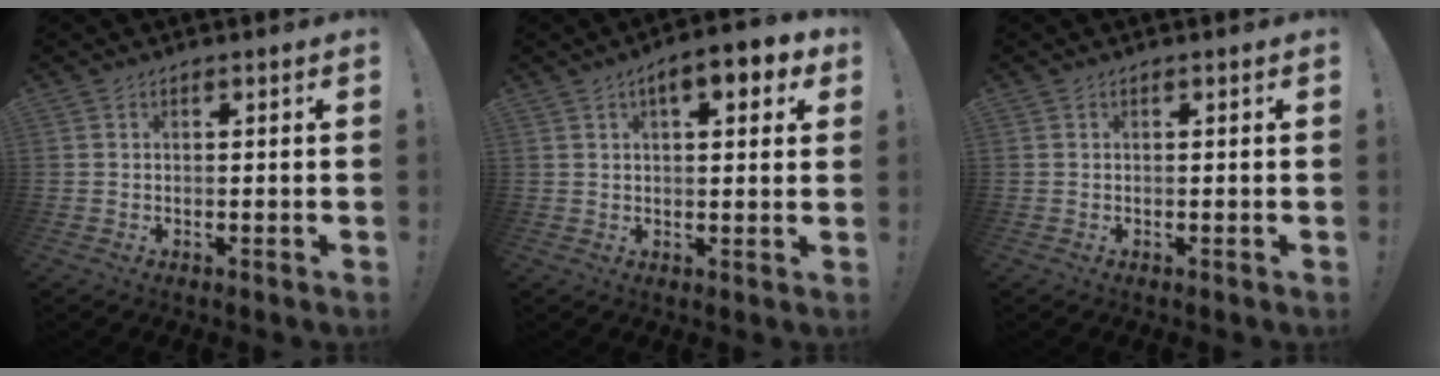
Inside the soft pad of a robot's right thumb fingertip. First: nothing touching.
{"total": 7.6, "force": [3.5, 2.8, 6.2], "torque": [-0.076, -0.012, 0.053]}
{"total": 0.0}